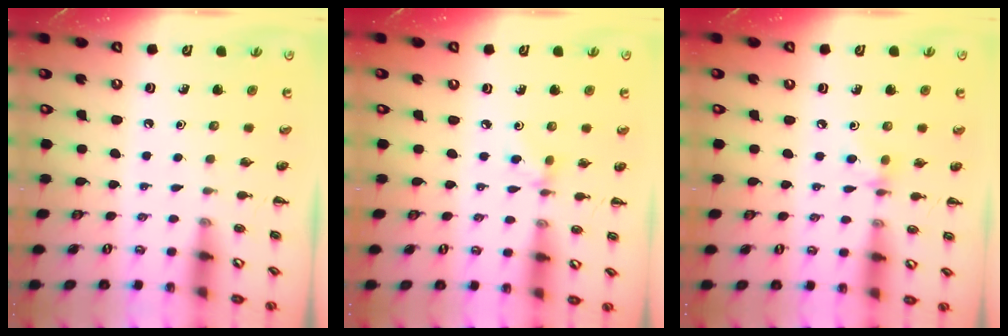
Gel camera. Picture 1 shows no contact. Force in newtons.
{"total": 3.4, "press": 3.2, "slide": 1.1}
{"total": 5.2, "press": 5.1, "slide": 1.1}